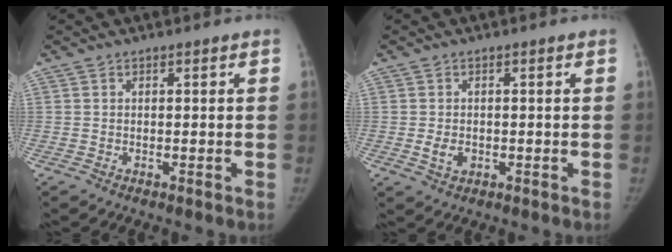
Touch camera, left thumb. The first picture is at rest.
{"total": 2.7, "force": [-0.5, 1.9, 1.8], "torque": [-0.026, 0.000, -0.006]}